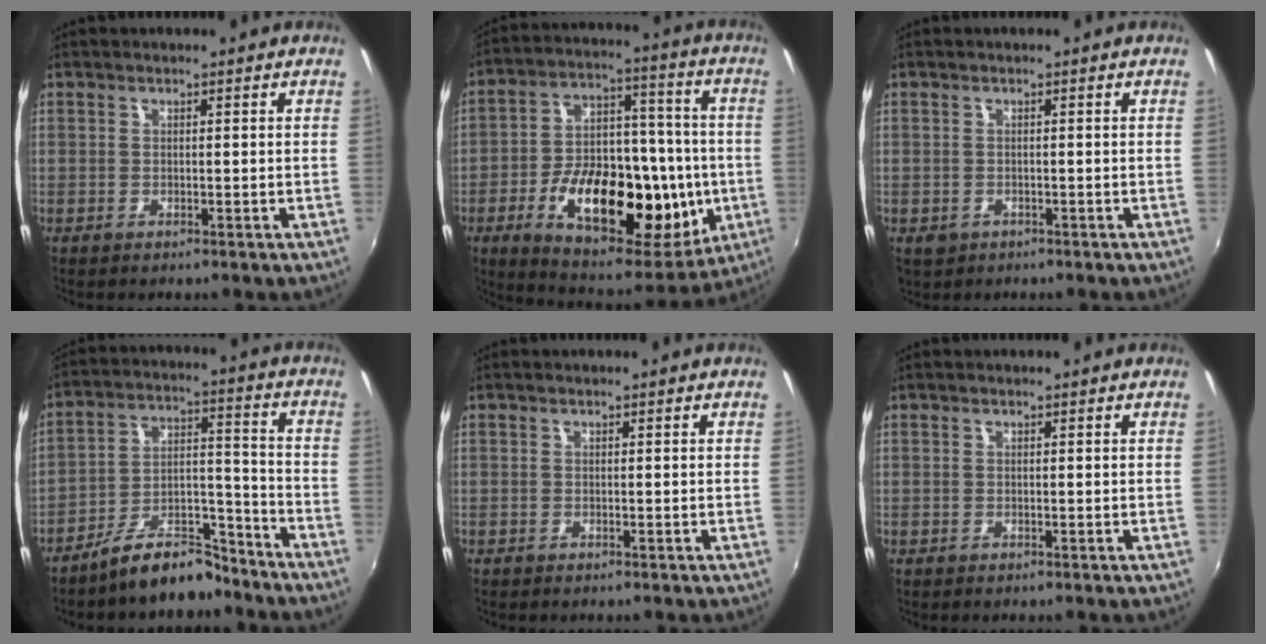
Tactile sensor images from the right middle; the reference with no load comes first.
{"total": 27.7, "force": [-7.1, 14.3, 22.7], "torque": [-0.377, 0.008, -0.088]}
{"total": 2.5, "force": [-1.0, 2.1, 1.0], "torque": [-0.025, -0.006, -0.011]}
{"total": 11.7, "force": [-9.7, 4.2, 5.0], "torque": [-0.086, 0.040, -0.149]}
{"total": 0.0}
{"total": 0.0}